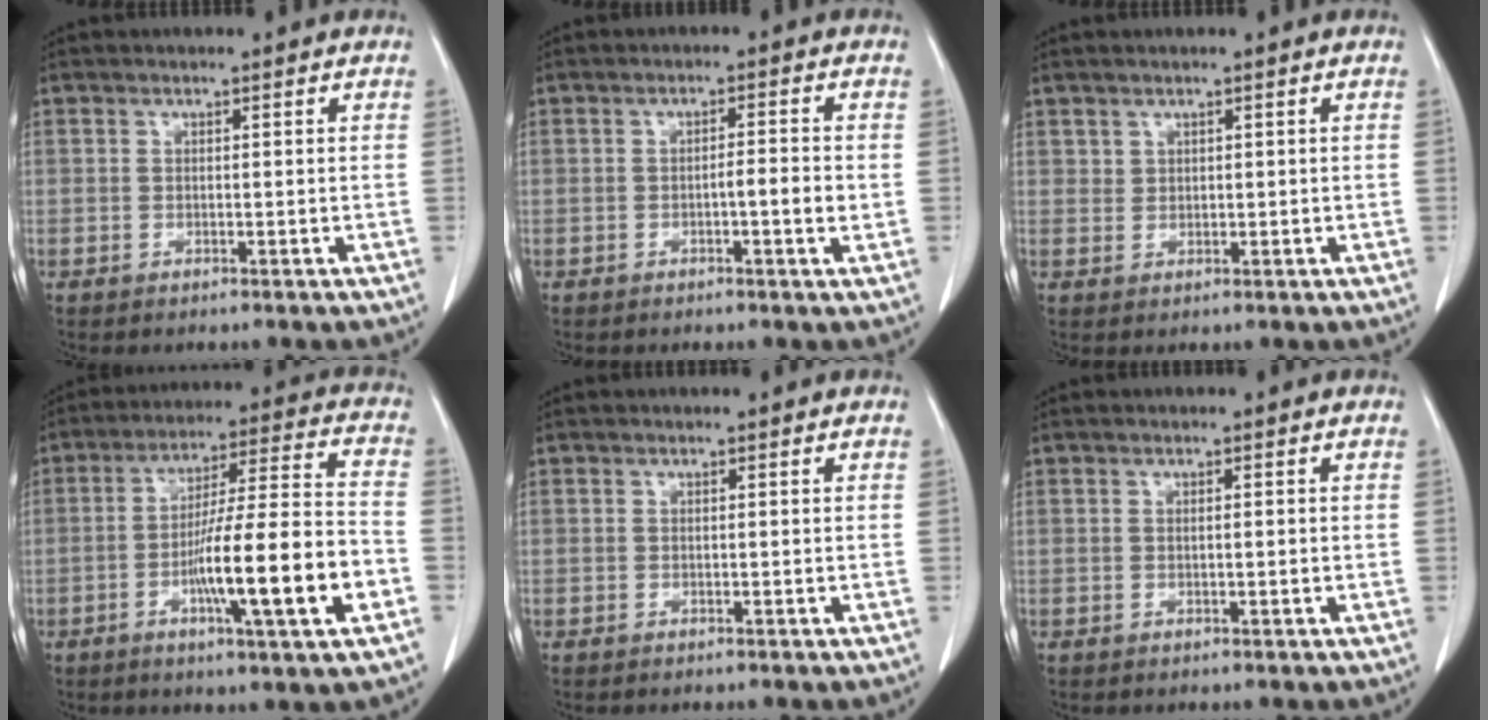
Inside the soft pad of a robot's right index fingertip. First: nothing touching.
{"total": 3.2, "force": [-0.7, 0.2, 3.1], "torque": [-0.049, 0.001, -0.010]}
{"total": 1.2, "force": [0.8, 0.9, 0.1], "torque": [0.010, 0.002, 0.014]}
{"total": 16.5, "force": [-5.2, 0.6, 15.7], "torque": [-0.260, -0.001, -0.083]}
{"total": 0.0}
{"total": 0.7, "force": [-0.1, 0.1, 0.7], "torque": [-0.015, 0.003, 0.001]}